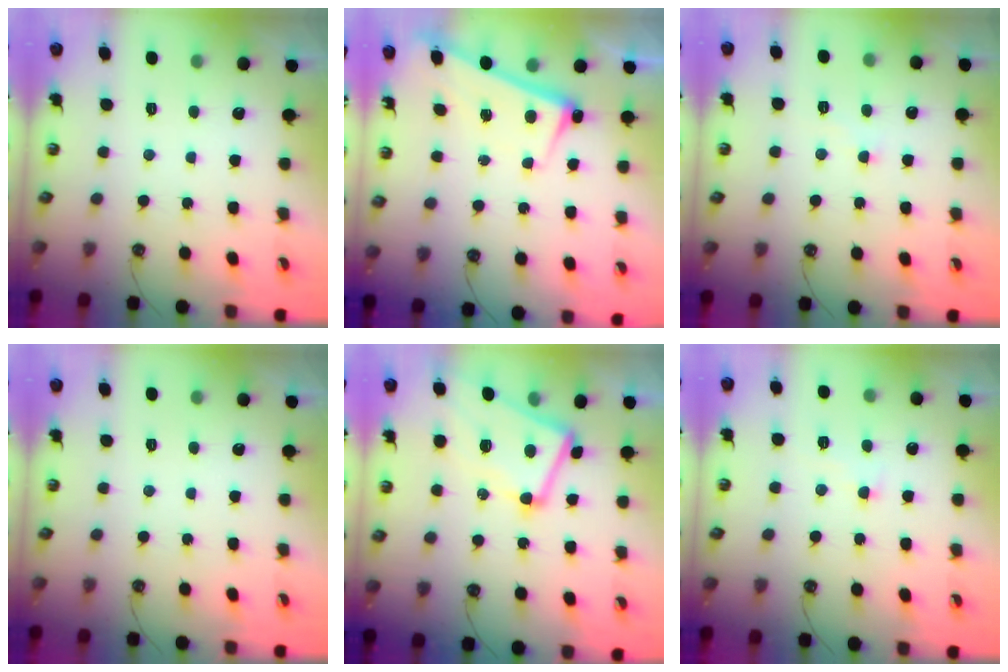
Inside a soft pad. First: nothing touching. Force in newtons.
{"total": 2.7, "press": 2.7, "slide": 0.5}
{"total": 0.8, "press": 0.7, "slide": 0.4}
{"total": 0.0}
{"total": 5.1, "press": 5.0, "slide": 1.2}
{"total": 3.2, "press": 3.2, "slide": 0.5}